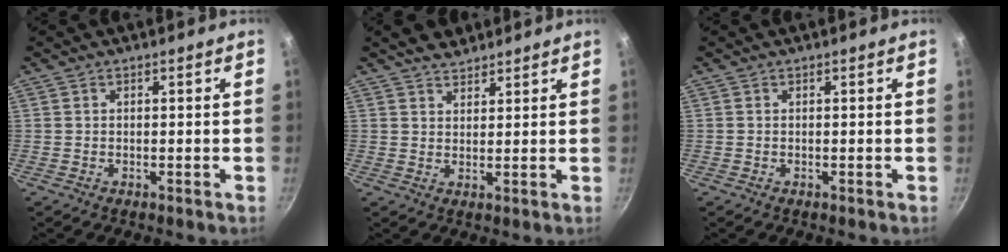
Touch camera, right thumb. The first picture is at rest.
{"total": 4.3, "force": [3.6, 2.2, 0.9], "torque": [0.007, -0.014, 0.059]}
{"total": 0.0}